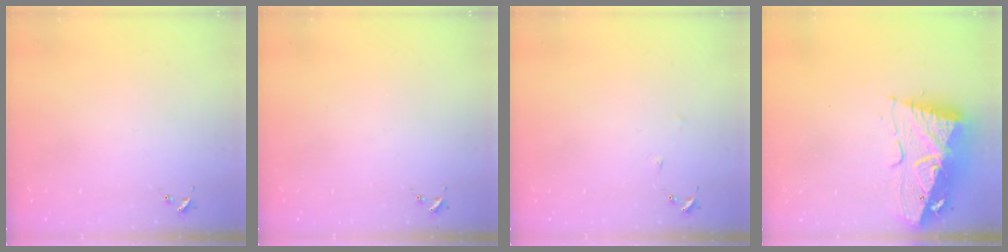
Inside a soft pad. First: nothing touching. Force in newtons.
{"total": 0.0}
{"total": 0.0}
{"total": 14.6, "press": 14.5, "slide": 1.7}